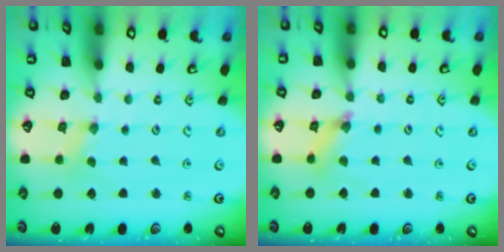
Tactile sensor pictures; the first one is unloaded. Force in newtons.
{"total": 4.1, "press": 4.1, "slide": 0.5}